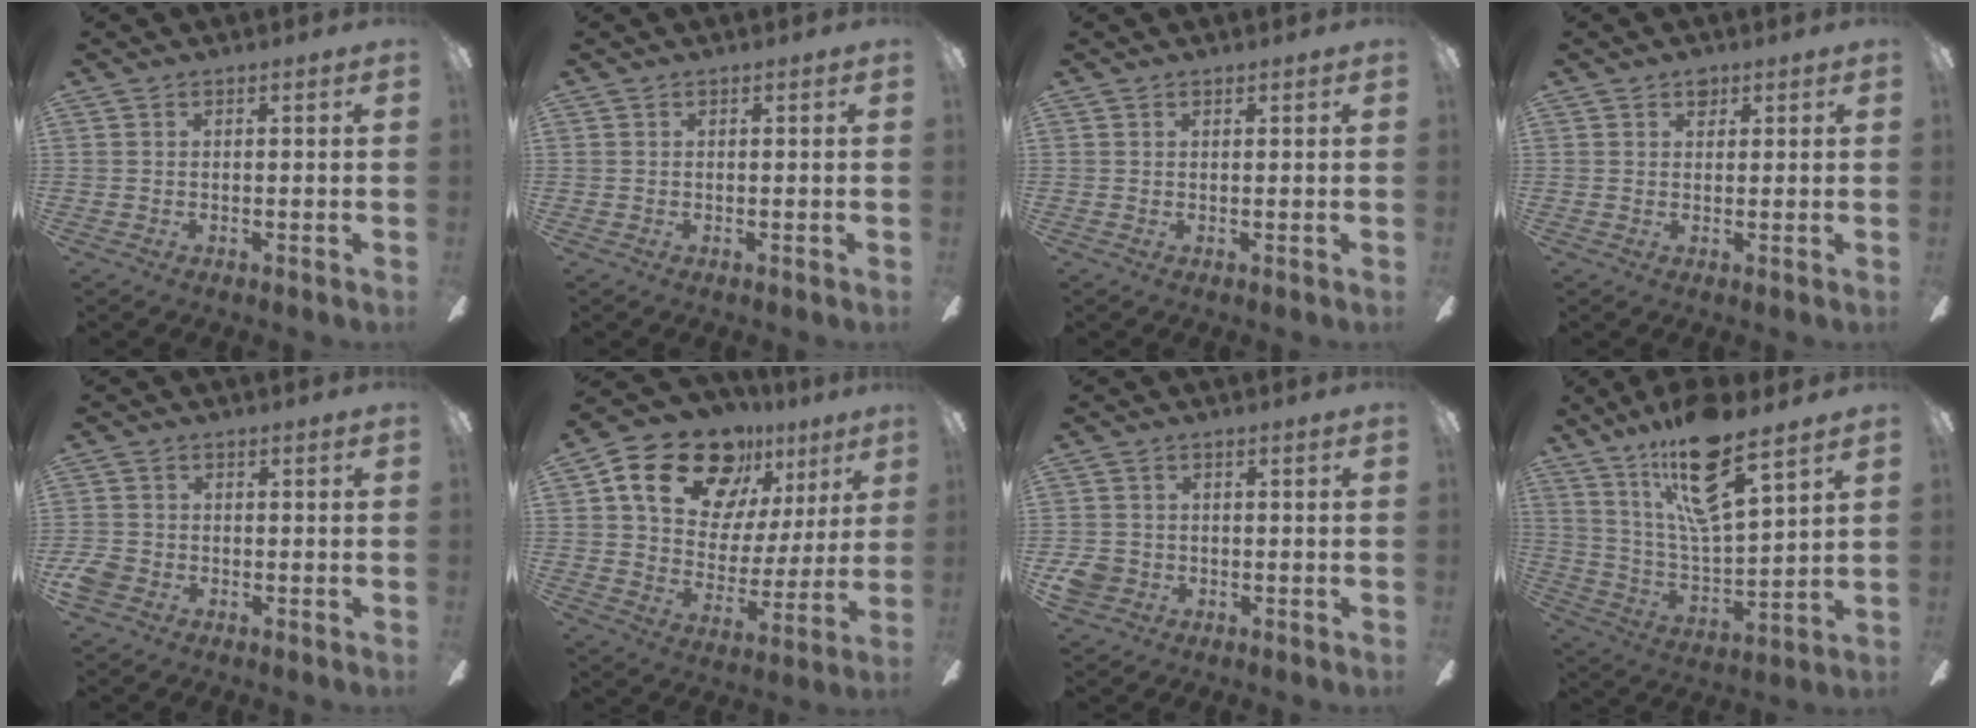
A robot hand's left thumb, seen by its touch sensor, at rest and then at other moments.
{"total": 0.0}
{"total": 0.5, "force": [0.4, 0.2, 0.2], "torque": [-0.004, 0.000, 0.008]}
{"total": 2.4, "force": [1.5, 1.5, 1.0], "torque": [-0.007, -0.003, 0.025]}
{"total": 4.0, "force": [-2.0, 3.1, 1.7], "torque": [-0.038, 0.010, -0.038]}
{"total": 19.9, "force": [12.5, 12.2, 9.4], "torque": [-0.157, -0.067, 0.226]}
{"total": 4.8, "force": [-1.4, 4.3, 1.7], "torque": [-0.035, 0.010, -0.027]}
{"total": 18.6, "force": [12.3, 5.3, 12.9], "torque": [-0.240, -0.050, 0.206]}